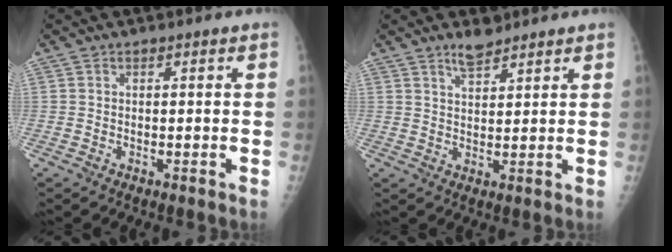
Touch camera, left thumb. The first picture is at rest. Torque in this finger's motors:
{"motor_torque": [0.25, 0.27, -0.18, -0.18, 0.02]}